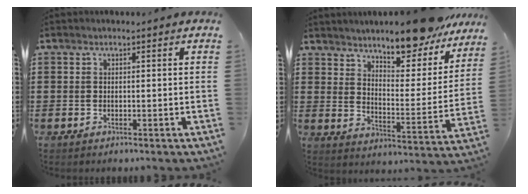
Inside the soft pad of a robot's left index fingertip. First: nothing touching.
{"total": 9.8, "force": [9.3, 1.1, 3.1], "torque": [-0.056, -0.071, 0.162]}